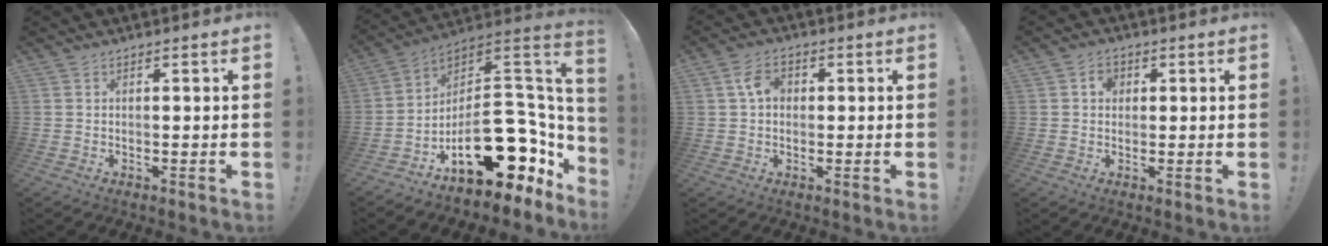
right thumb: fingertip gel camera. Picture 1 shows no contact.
{"total": 24.8, "force": [-8.2, 14.1, 18.7], "torque": [-0.252, 0.029, -0.103]}
{"total": 6.2, "force": [1.1, 4.2, 4.3], "torque": [-0.069, 0.011, 0.021]}
{"total": 3.6, "force": [0.7, 3.0, 1.8], "torque": [-0.031, 0.007, 0.012]}